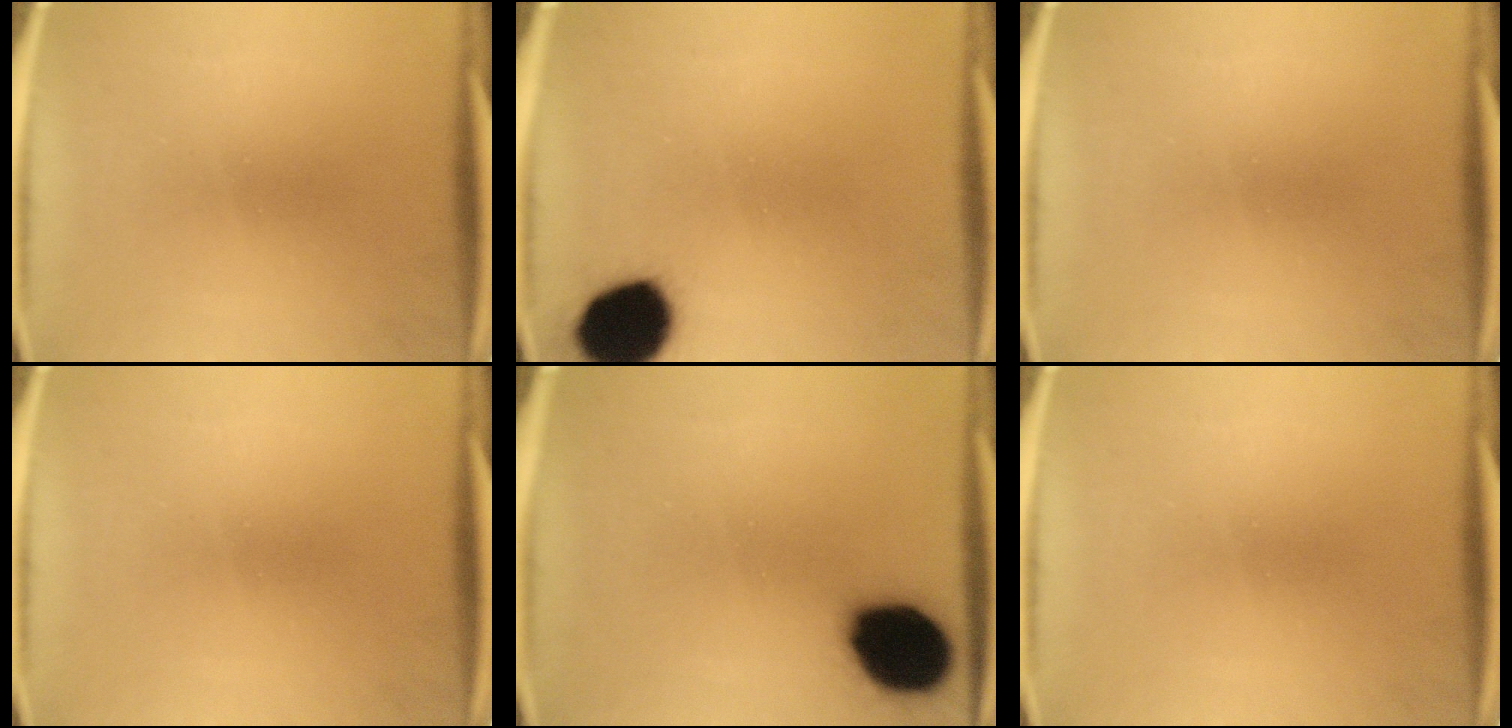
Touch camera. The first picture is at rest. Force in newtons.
{"total": 13.9}
{"total": 0.0}
{"total": 0.0}
{"total": 16.4}
{"total": 0.0}